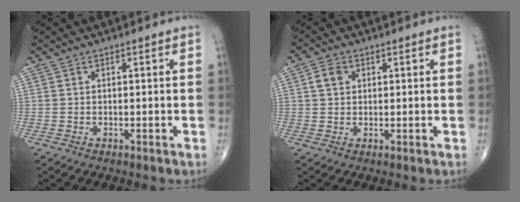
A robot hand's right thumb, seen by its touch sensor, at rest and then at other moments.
{"total": 3.1, "force": [1.0, 2.3, 1.7], "torque": [-0.024, 0.002, 0.018]}